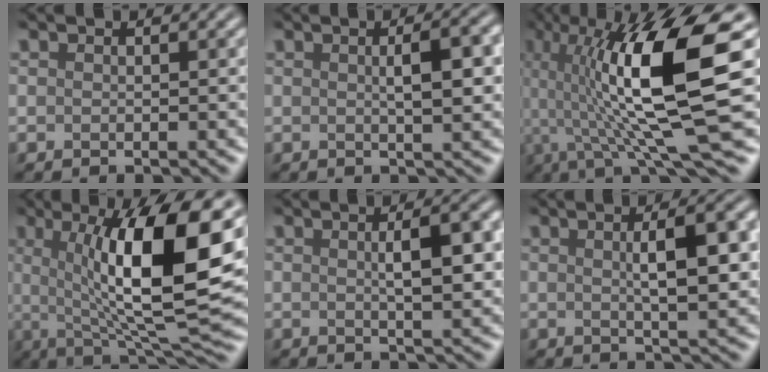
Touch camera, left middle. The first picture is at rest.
{"total": 4.0, "force": [0.6, 0.9, 3.8], "torque": [-0.042, 0.016, 0.015]}
{"total": 13.1, "force": [1.2, 2.7, 12.8], "torque": [-0.216, 0.010, 0.034]}
{"total": 12.5, "force": [2.2, 3.1, 11.9], "torque": [-0.171, 0.001, 0.047]}
{"total": 4.6, "force": [0.7, 1.1, 4.4], "torque": [-0.055, 0.014, 0.018]}
{"total": 5.6, "force": [0.9, 1.3, 5.3], "torque": [-0.067, 0.014, 0.021]}